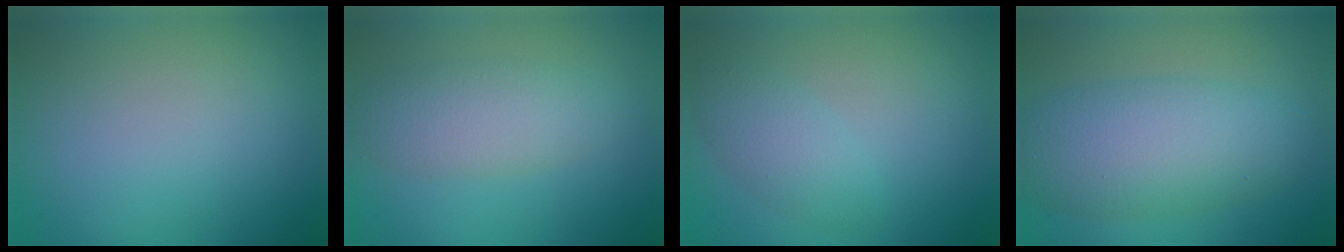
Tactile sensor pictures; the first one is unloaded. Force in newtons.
{"total": 3.9, "press": 3.9, "slide": 0.0}
{"total": 2.5, "press": 2.5, "slide": 0.1}
{"total": 7.2, "press": 7.2, "slide": 0.1}